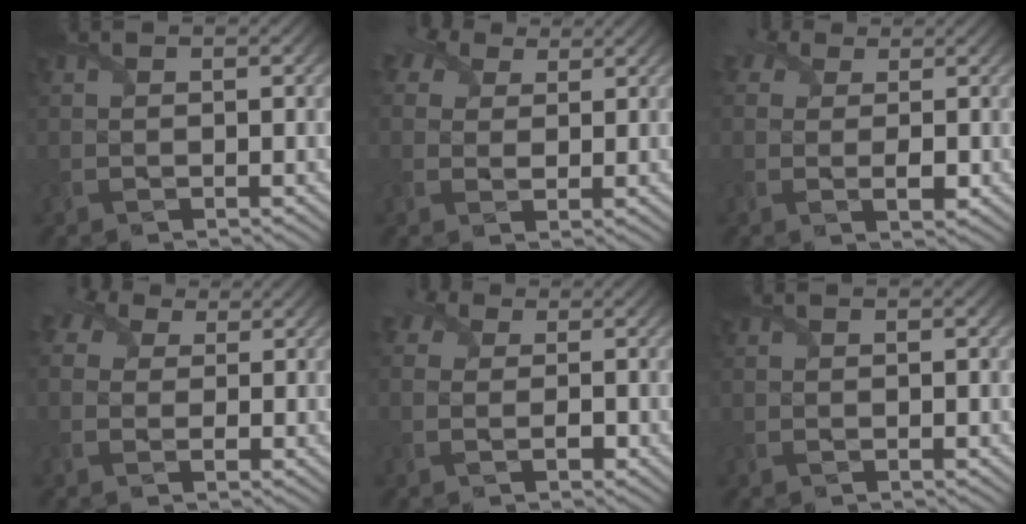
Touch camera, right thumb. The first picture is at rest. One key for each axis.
{"total": 5.5, "fx": 3.1, "fy": 3.6, "fz": 2.7, "tx": -0.069, "ty": 0.016, "tz": 0.043}
{"total": 4.2, "fx": 0.9, "fy": 3.0, "fz": 2.7, "tx": -0.049, "ty": 0.002, "tz": 0.007}
{"total": 6.4, "fx": 2.3, "fy": 4.7, "fz": 3.8, "tx": -0.102, "ty": 0.019, "tz": 0.026}
{"total": 5.8, "fx": 0.0, "fy": 4.7, "fz": 3.5, "tx": -0.069, "ty": 0.006, "tz": -0.017}
{"total": 0.0}